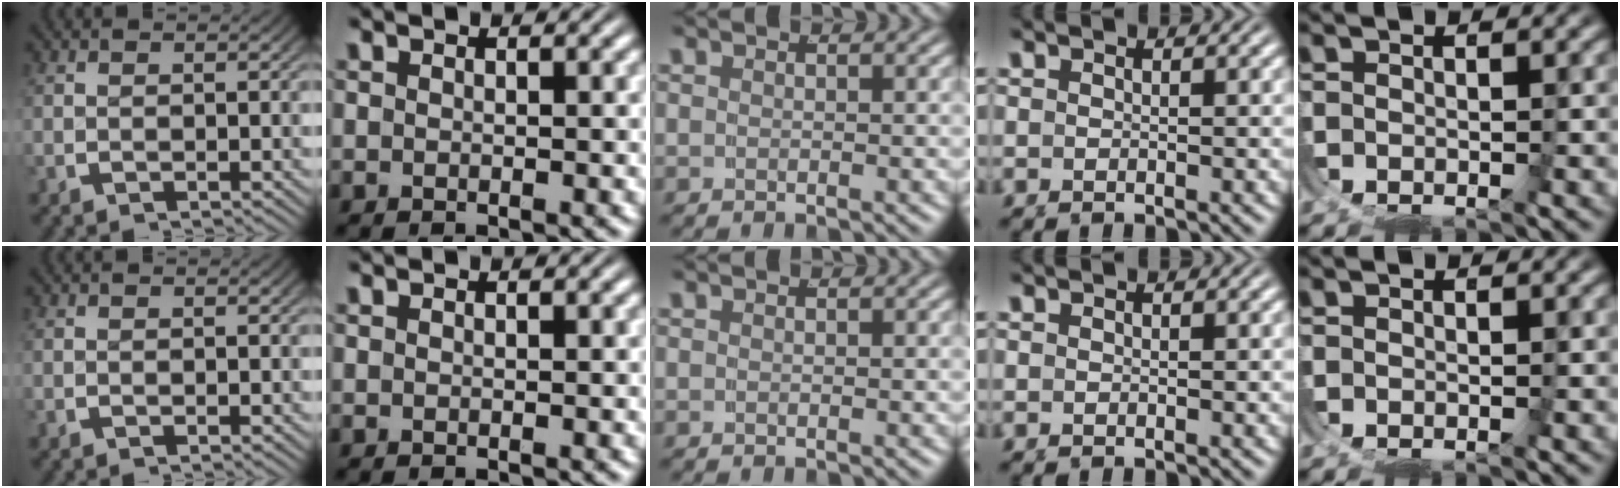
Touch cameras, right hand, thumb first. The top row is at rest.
{}